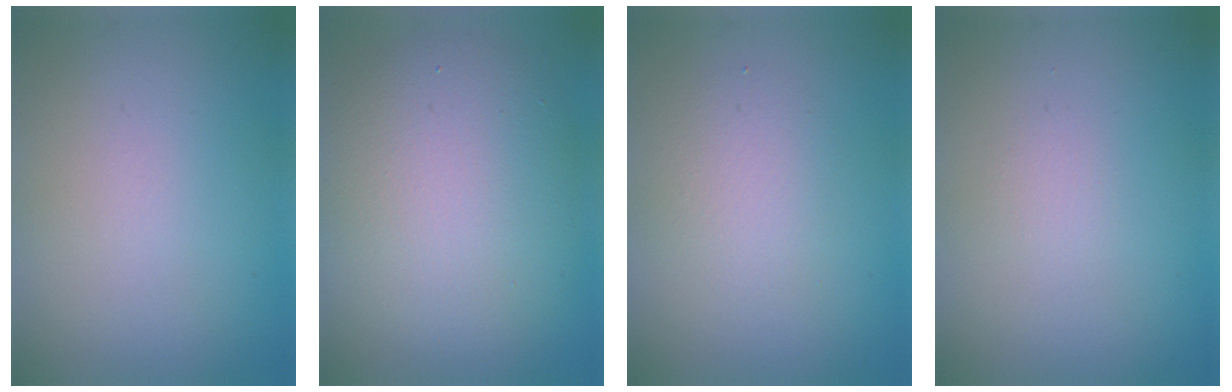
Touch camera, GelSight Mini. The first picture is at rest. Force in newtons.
{"total": 8.8, "press": 8.8, "slide": 0.7}
{"total": 2.3, "press": 2.3, "slide": 0.1}
{"total": 0.6, "press": 0.6, "slide": 0.0}